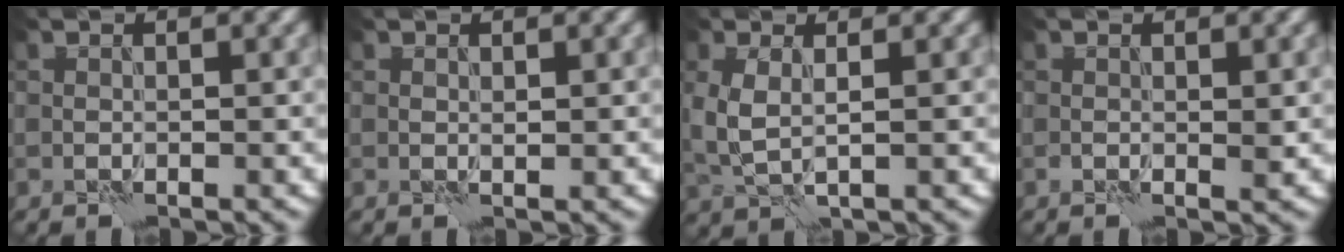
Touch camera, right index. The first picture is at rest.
{"total": 0.5, "force": [0.3, 0.2, 0.4], "torque": [-0.003, -0.003, 0.005]}
{"total": 2.9, "force": [0.5, 1.3, 2.5], "torque": [-0.066, 0.000, 0.010]}
{"total": 1.3, "force": [-0.2, 0.6, 1.1], "torque": [-0.014, -0.001, -0.007]}